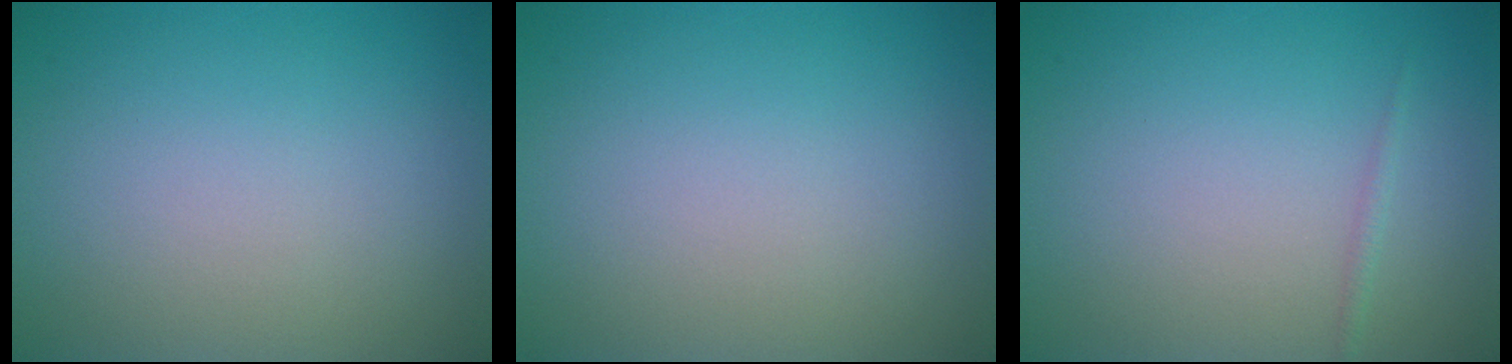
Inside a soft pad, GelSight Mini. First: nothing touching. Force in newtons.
{"total": 0.0}
{"total": 0.6, "press": 0.6, "slide": 0.0}